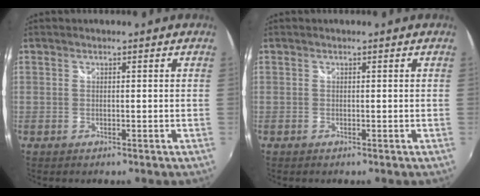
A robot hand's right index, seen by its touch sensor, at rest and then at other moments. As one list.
[{"total": 0.0}]